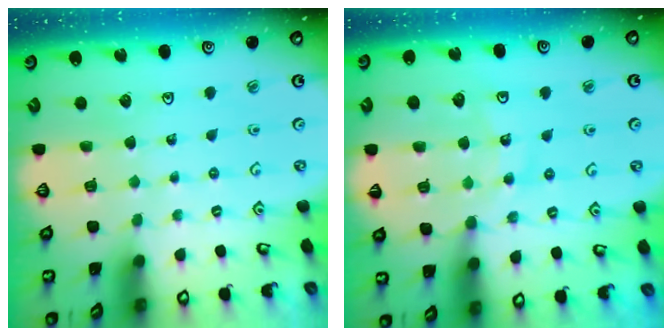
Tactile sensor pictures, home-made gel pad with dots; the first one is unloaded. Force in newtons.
{"total": 12.3, "press": 11.8, "slide": 3.6}